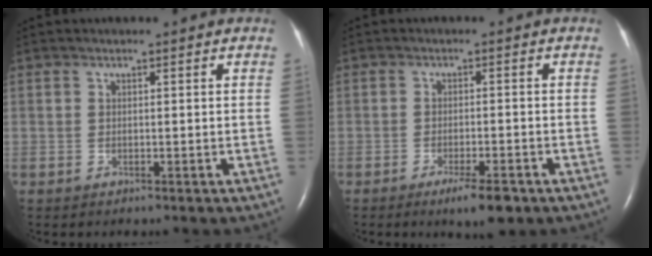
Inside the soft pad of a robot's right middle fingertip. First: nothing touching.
{"total": 5.0, "force": [-3.2, 0.9, 3.8], "torque": [-0.064, -0.009, -0.046]}